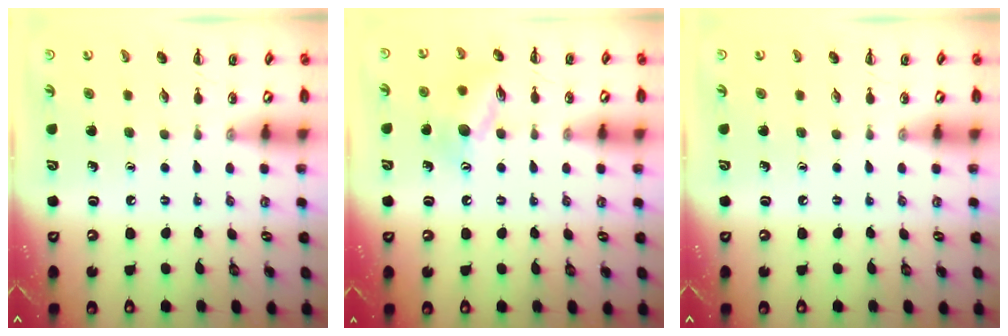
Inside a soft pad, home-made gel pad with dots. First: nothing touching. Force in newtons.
{"total": 11.7, "press": 11.6, "slide": 1.0}
{"total": 0.0}